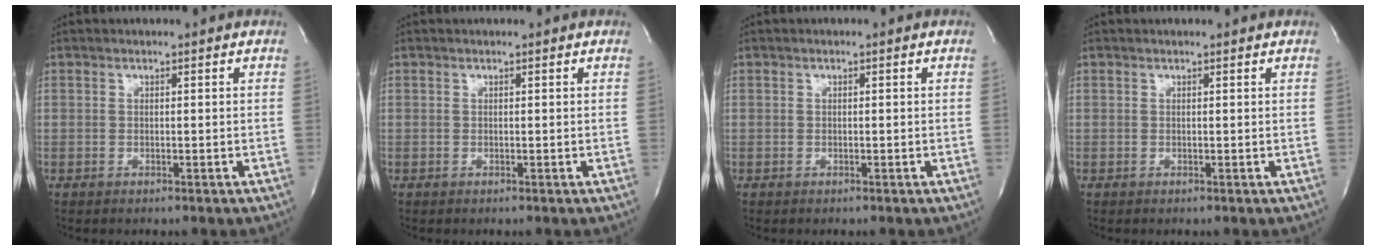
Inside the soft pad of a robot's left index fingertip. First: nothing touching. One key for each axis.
{"total": 0.6, "fx": 0.6, "fy": 0.1, "fz": 0.0, "tx": -0.009, "ty": 0.005, "tz": 0.006}
{"total": 0.0}
{"total": 1.4, "fx": 1.4, "fy": 0.2, "fz": 0.1, "tx": -0.014, "ty": 0.009, "tz": 0.013}